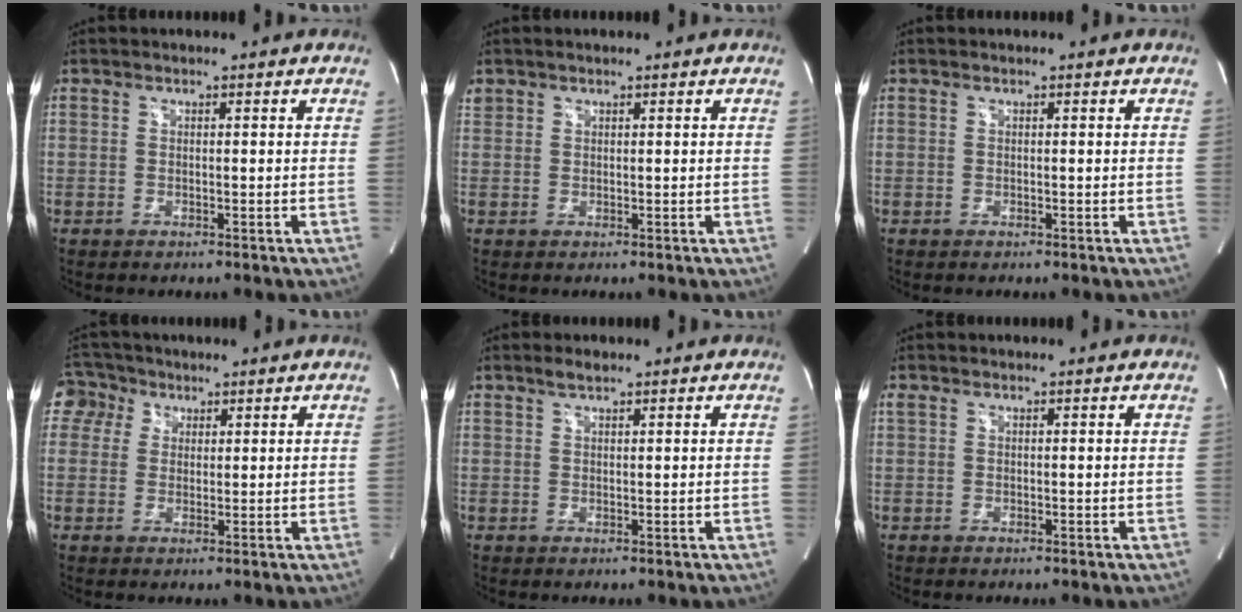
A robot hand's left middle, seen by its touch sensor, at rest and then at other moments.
{"total": 1.3, "force": [1.0, 0.8, 0.1], "torque": [-0.001, 0.010, 0.021]}
{"total": 0.0}
{"total": 4.8, "force": [2.3, 4.2, 0.3], "torque": [-0.010, 0.020, 0.046]}
{"total": 1.7, "force": [1.3, 0.4, 0.9], "torque": [-0.023, 0.004, 0.028]}
{"total": 0.5, "force": [0.4, 0.2, 0.3], "torque": [-0.018, 0.015, 0.011]}